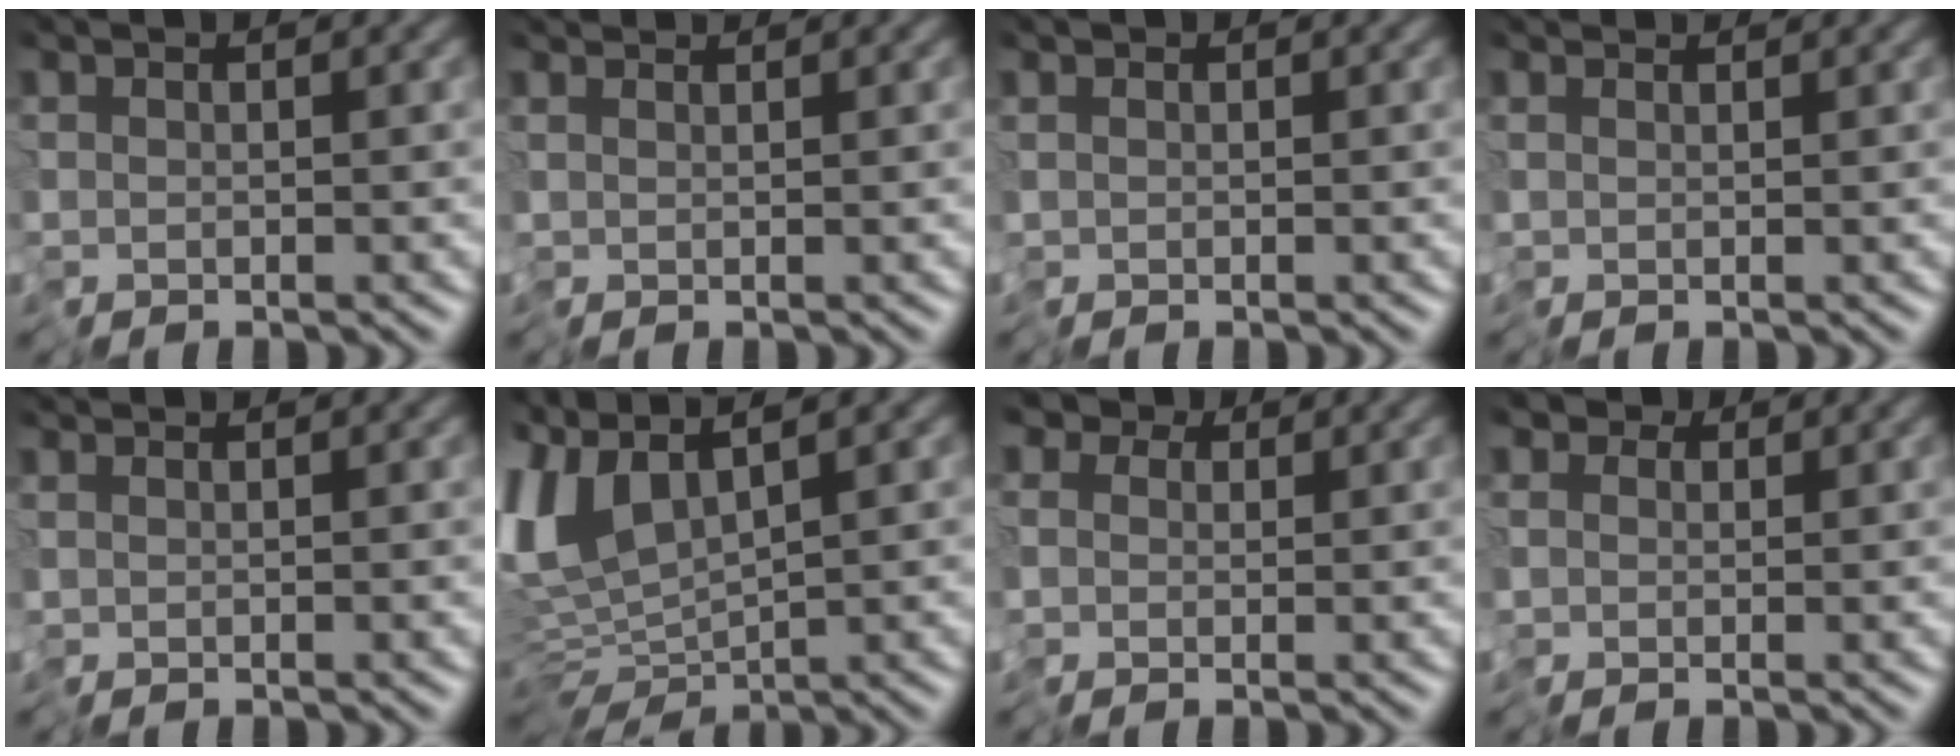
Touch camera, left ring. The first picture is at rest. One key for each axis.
{"total": 1.4, "fx": 1.4, "fy": 0.1, "fz": 0.3, "tx": -0.014, "ty": 0.006, "tz": 0.023}
{"total": 0.5, "fx": 0.1, "fy": 0.5, "fz": 0.2, "tx": -0.007, "ty": 0.001, "tz": 0.000}
{"total": 1.5, "fx": 1.4, "fy": 0.3, "fz": 0.5, "tx": -0.017, "ty": 0.008, "tz": 0.020}
{"total": 0.6, "fx": 0.6, "fy": -0.1, "fz": 0.1, "tx": -0.005, "ty": 0.005, "tz": 0.013}
{"total": 8.4, "fx": 1.5, "fy": 3.9, "fz": 7.3, "tx": -0.180, "ty": 0.001, "tz": 0.029}
{"total": 3.6, "fx": 1.2, "fy": 3.0, "fz": 1.4, "tx": -0.043, "ty": 0.006, "tz": 0.011}
{"total": 2.4, "fx": 0.5, "fy": 2.2, "fz": 0.8, "tx": -0.025, "ty": 0.001, "tz": 0.001}